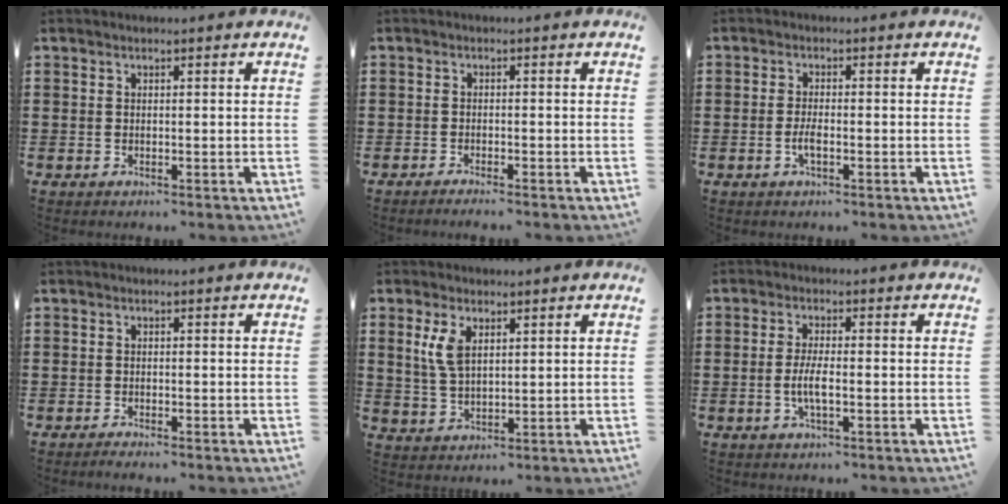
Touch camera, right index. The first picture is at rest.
{"total": 1.1, "force": [-1.1, -0.1, 0.3], "torque": [-0.006, 0.000, -0.021]}
{"total": 2.5, "force": [-0.8, 0.7, 2.2], "torque": [-0.048, -0.001, -0.017]}
{"total": 0.8, "force": [-0.8, 0.0, 0.1], "torque": [-0.005, -0.001, -0.016]}
{"total": 4.6, "force": [1.9, 2.3, 3.5], "torque": [-0.077, 0.007, 0.033]}
{"total": 3.8, "force": [-1.0, 0.9, 3.5], "torque": [-0.083, -0.006, -0.025]}